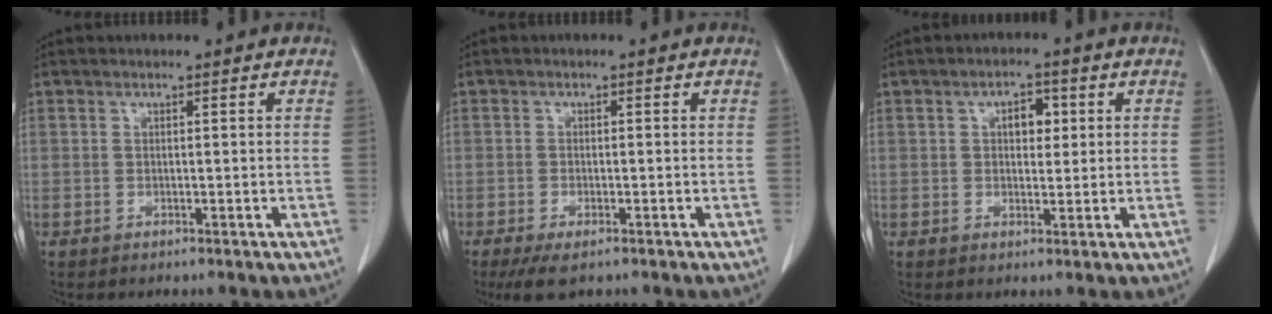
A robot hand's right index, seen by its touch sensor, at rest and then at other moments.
{"total": 4.4, "force": [-2.9, 1.3, 2.9], "torque": [-0.052, -0.010, -0.045]}
{"total": 3.6, "force": [0.9, 2.0, 2.8], "torque": [-0.042, 0.009, 0.014]}